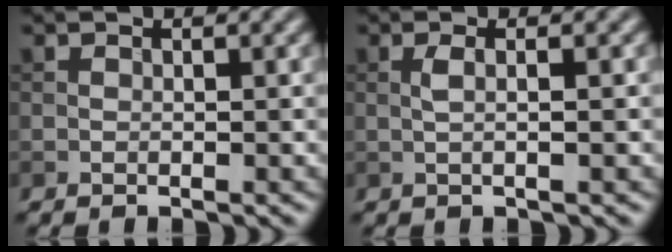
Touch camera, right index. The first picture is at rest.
{"total": 1.7, "force": [0.1, 0.3, 1.6], "torque": [-0.030, 0.005, 0.000]}